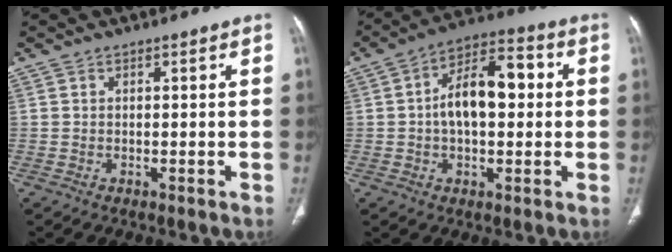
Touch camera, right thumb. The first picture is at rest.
{"total": 13.1, "force": [1.0, 7.2, 10.9], "torque": [-0.165, 0.032, 0.007]}